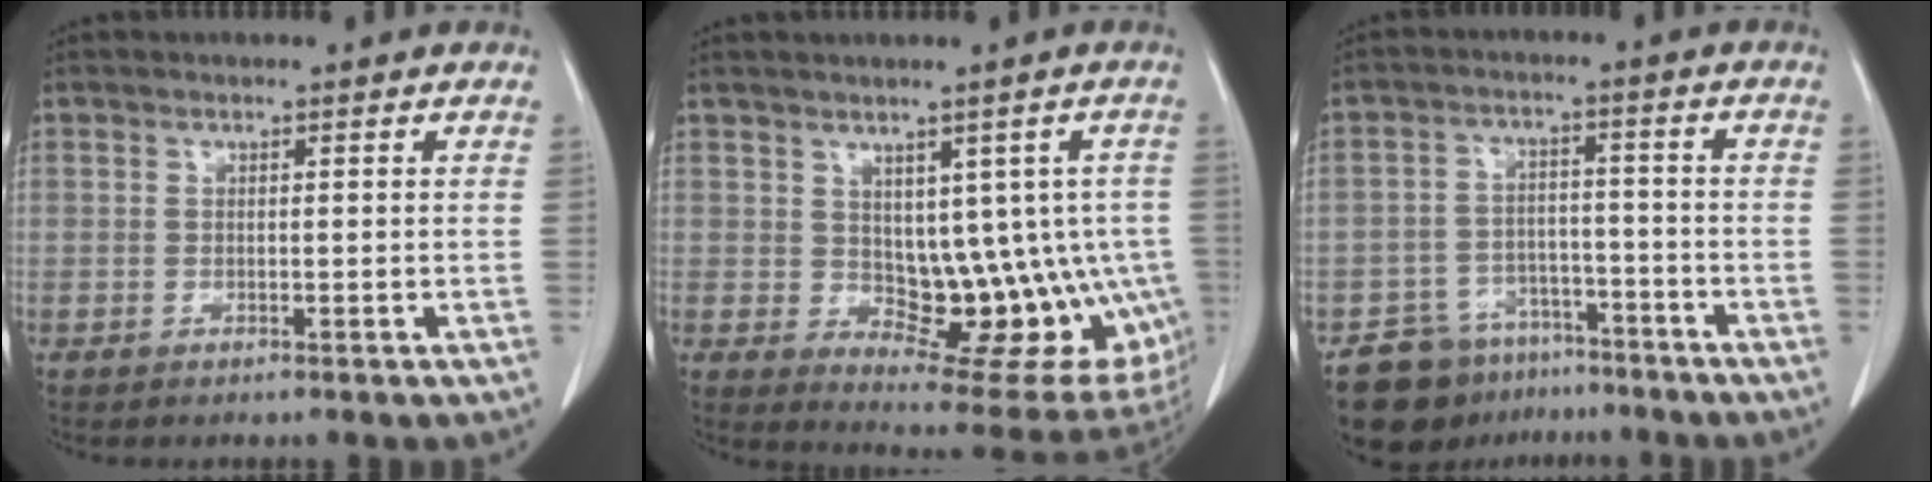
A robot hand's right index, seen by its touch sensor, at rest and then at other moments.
{"total": 14.5, "force": [-1.1, 7.9, 12.1], "torque": [-0.110, 0.010, 0.009]}
{"total": 9.7, "force": [-7.2, 6.1, 1.9], "torque": [-0.027, 0.025, -0.113]}